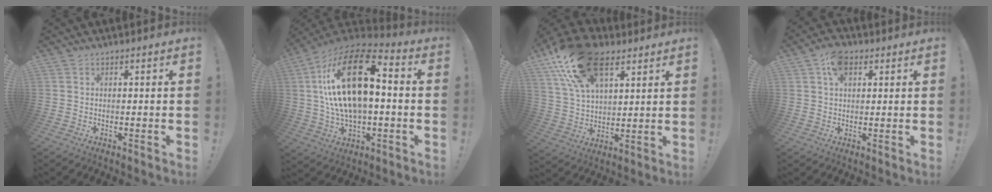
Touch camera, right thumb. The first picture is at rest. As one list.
[{"total": 23.6, "force": [3.6, 12.4, 19.8], "torque": [-0.368, -0.004, 0.061]}, {"total": 20.1, "force": [10.9, 11.6, 12.3], "torque": [-0.229, -0.045, 0.197]}, {"total": 6.8, "force": [2.8, 4.2, 4.6], "torque": [-0.072, 0.000, 0.052]}]